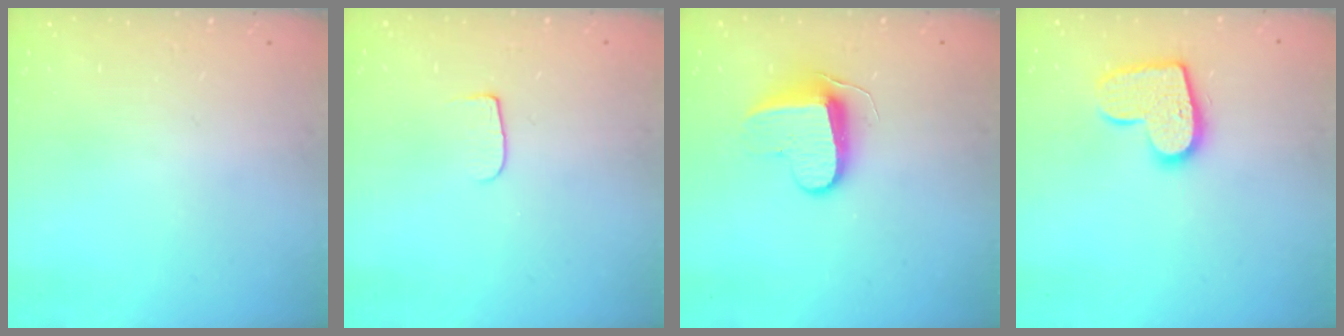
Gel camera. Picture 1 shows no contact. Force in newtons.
{"total": 5.3, "press": 5.2, "slide": 0.6}
{"total": 9.0, "press": 8.9, "slide": 0.7}
{"total": 13.5, "press": 13.5, "slide": 0.8}